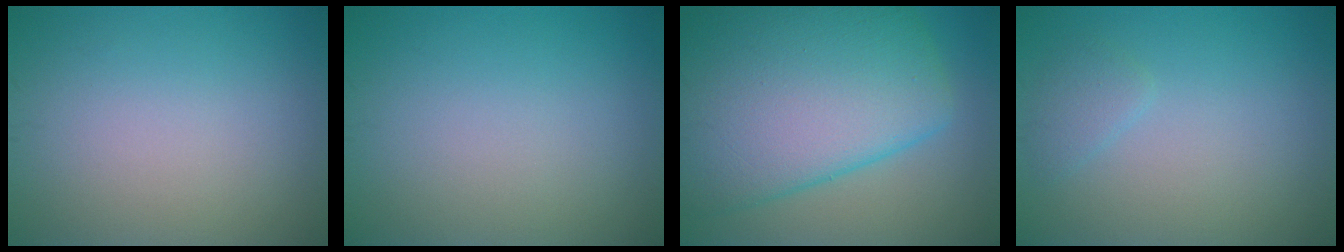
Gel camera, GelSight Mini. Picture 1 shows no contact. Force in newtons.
{"total": 0.0}
{"total": 13.5, "press": 13.5, "slide": 0.4}
{"total": 1.3, "press": 1.2, "slide": 0.2}